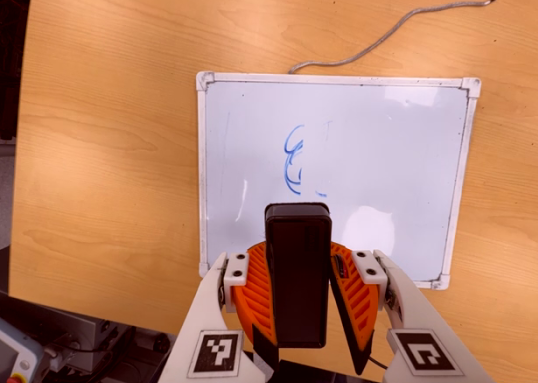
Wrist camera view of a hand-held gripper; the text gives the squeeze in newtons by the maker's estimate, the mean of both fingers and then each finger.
{"total": 10.7, "left": 9.9, "right": 11.5}